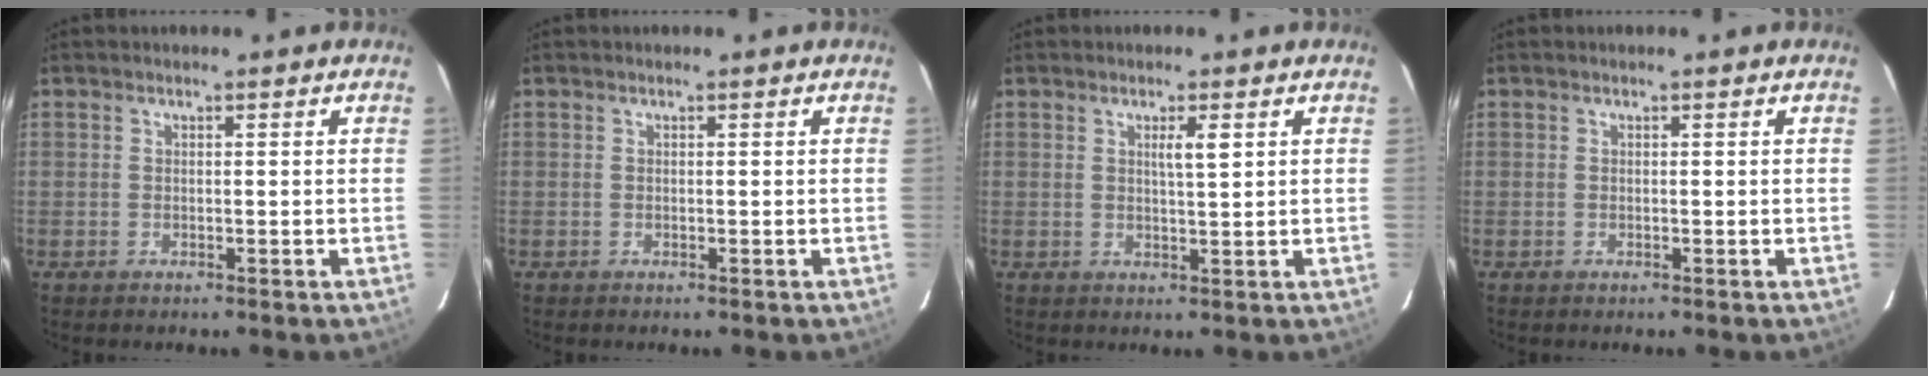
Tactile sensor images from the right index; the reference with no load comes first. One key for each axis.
{"total": 0.0}
{"total": 2.4, "fx": 1.0, "fy": 0.0, "fz": 2.2, "tx": -0.041, "ty": 0.000, "tz": 0.016}
{"total": 0.0}